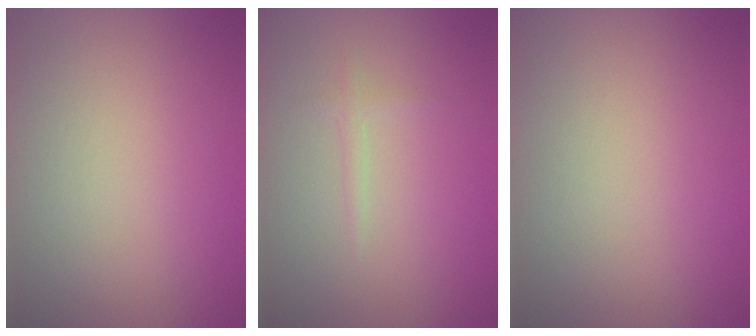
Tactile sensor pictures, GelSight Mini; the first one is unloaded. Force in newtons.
{"total": 0.8, "press": 0.8, "slide": 0.1}
{"total": 0.0}